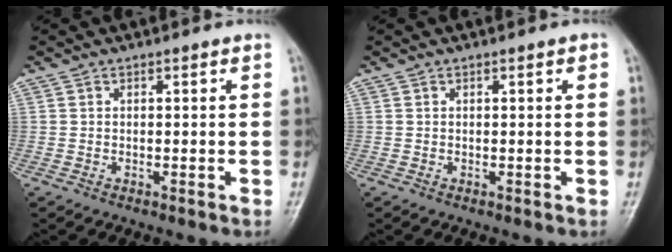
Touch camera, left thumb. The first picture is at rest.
{"total": 0.7, "force": [0.2, 0.2, 0.6], "torque": [-0.009, 0.001, 0.002]}